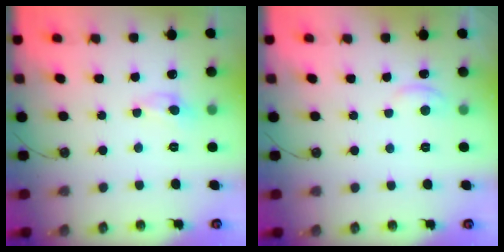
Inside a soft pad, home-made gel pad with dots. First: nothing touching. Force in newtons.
{"total": 2.6, "press": 2.6, "slide": 0.3}